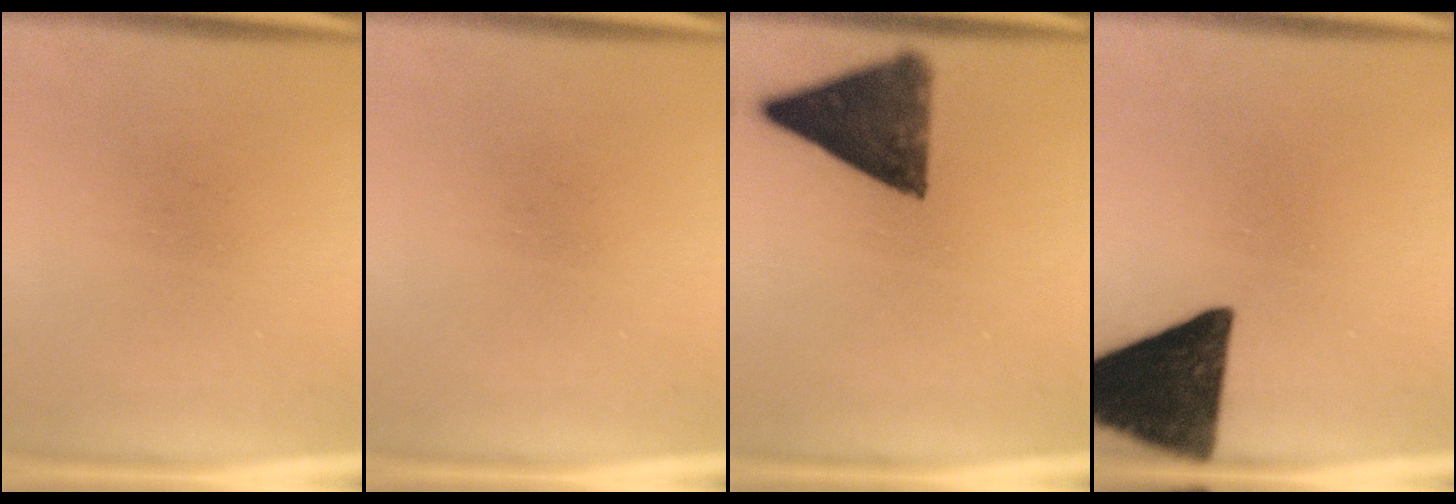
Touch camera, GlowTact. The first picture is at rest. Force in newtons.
{"total": 0.0}
{"total": 11.7}
{"total": 16.4}